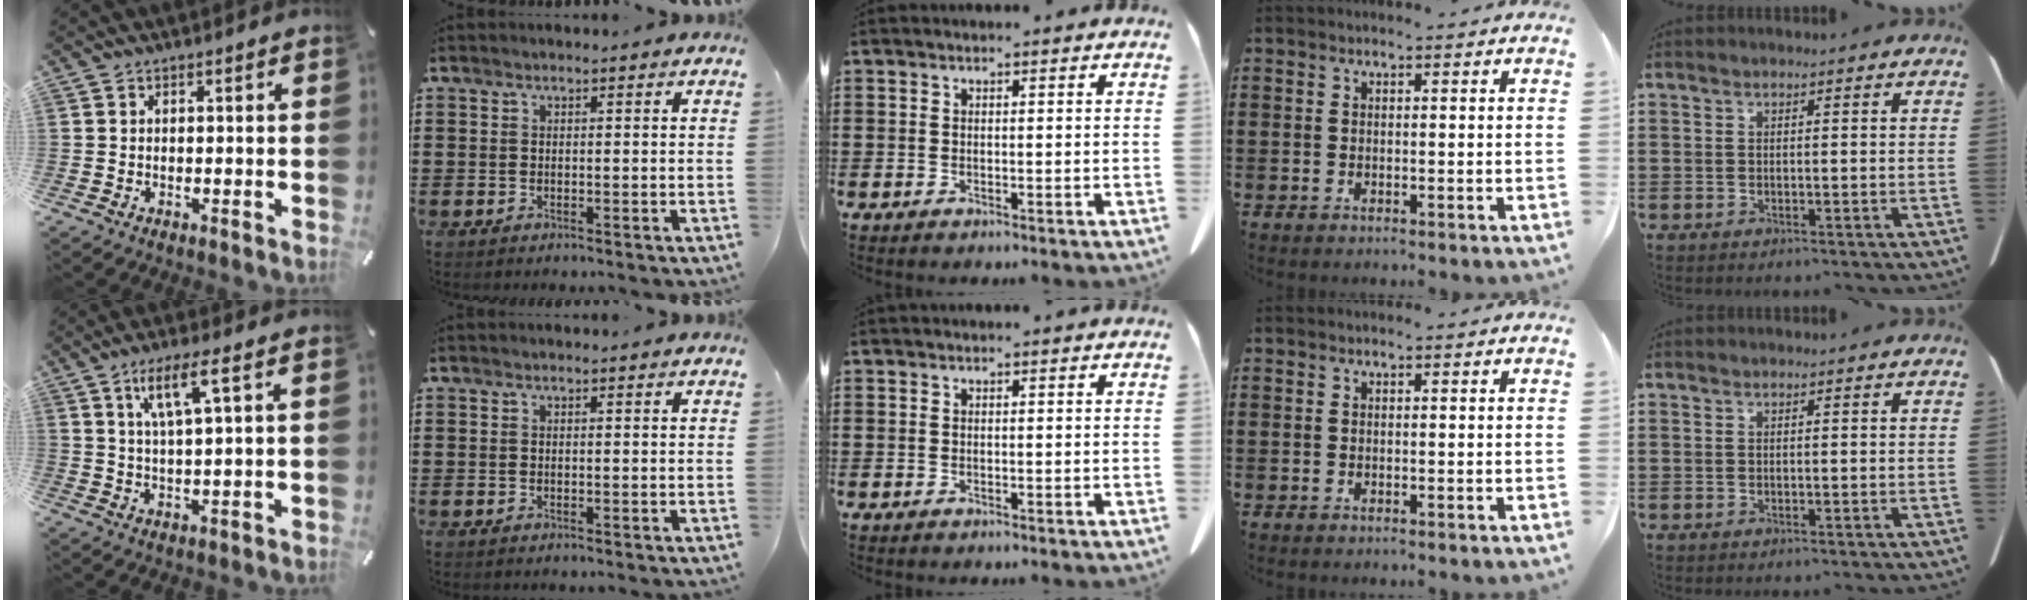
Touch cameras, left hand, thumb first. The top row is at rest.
{"thumb": {"total": 7.8, "force": [3.6, 1.1, 6.9], "torque": [-0.142, 0.005, 0.059]}}